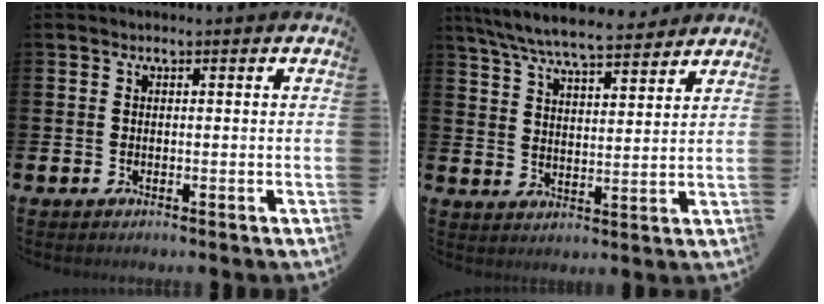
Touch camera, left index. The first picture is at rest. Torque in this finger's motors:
{"motor_torque": [1.00, -1.15, 0.11, 0.21]}